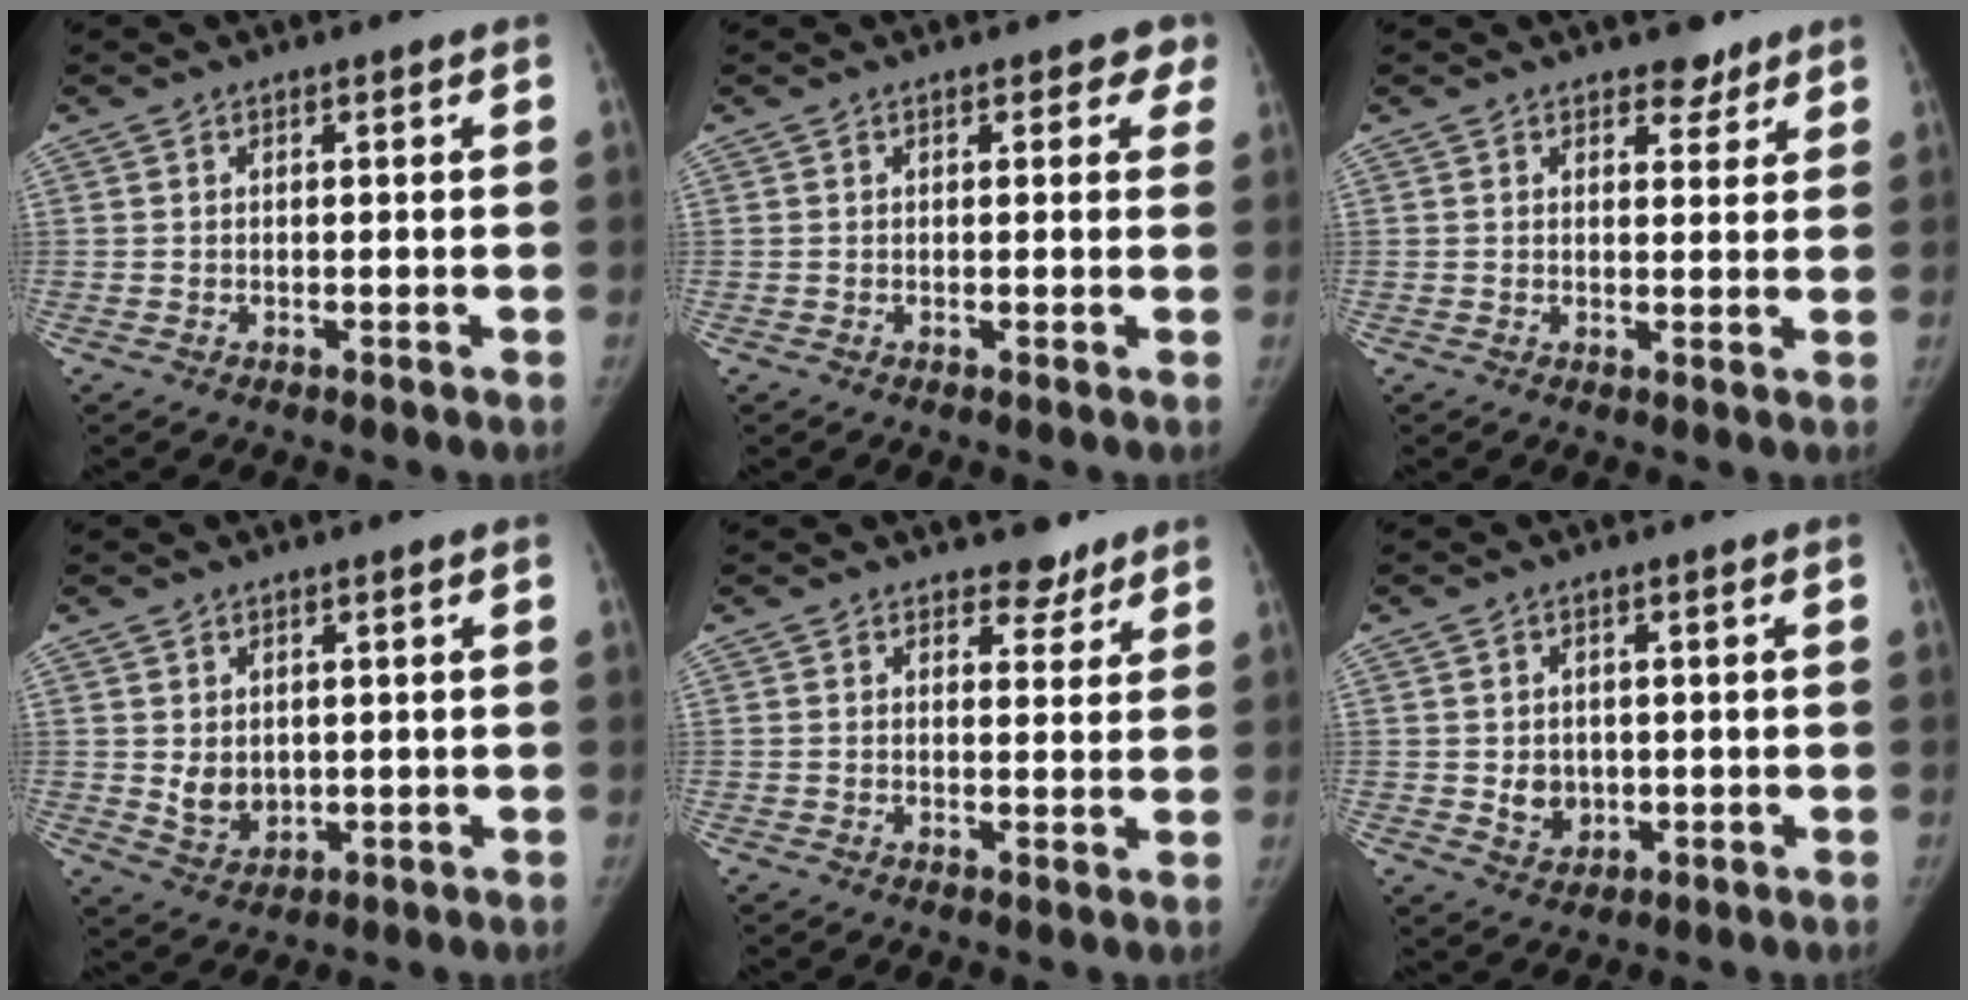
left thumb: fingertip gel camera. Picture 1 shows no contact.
{"total": 2.6, "force": [1.6, 1.8, 0.8], "torque": [0.029, -0.004, 0.003]}
{"total": 3.1, "force": [2.4, 1.8, 0.6], "torque": [0.015, -0.014, 0.030]}
{"total": 4.8, "force": [0.5, 3.9, 2.8], "torque": [-0.032, -0.013, 0.025]}
{"total": 3.6, "force": [2.9, 2.1, 0.5], "torque": [0.020, -0.019, 0.037]}
{"total": 4.3, "force": [-0.1, 3.7, 2.3], "torque": [-0.019, -0.002, 0.010]}